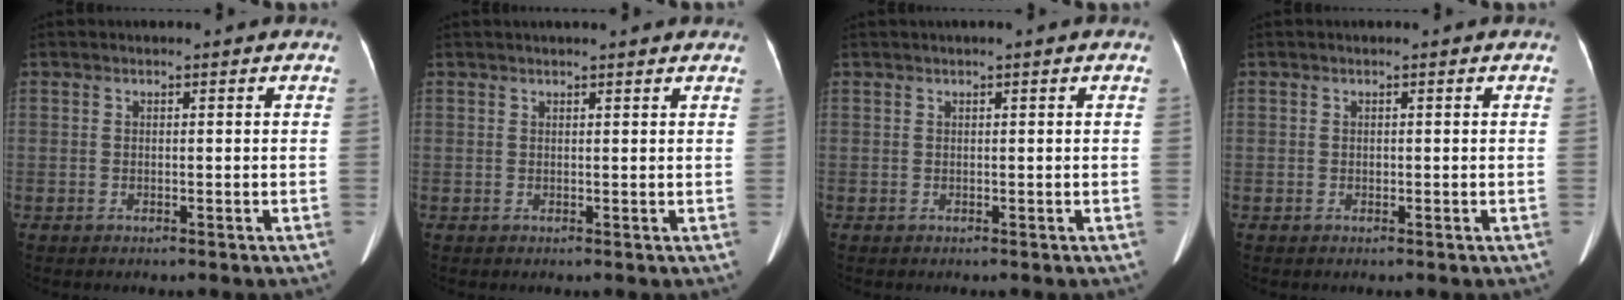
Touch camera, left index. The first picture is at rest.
{"total": 6.3, "force": [5.5, 0.8, 2.9], "torque": [-0.041, 0.027, 0.061]}
{"total": 0.7, "force": [0.3, -0.1, 0.6], "torque": [-0.017, 0.005, 0.007]}
{"total": 0.0}